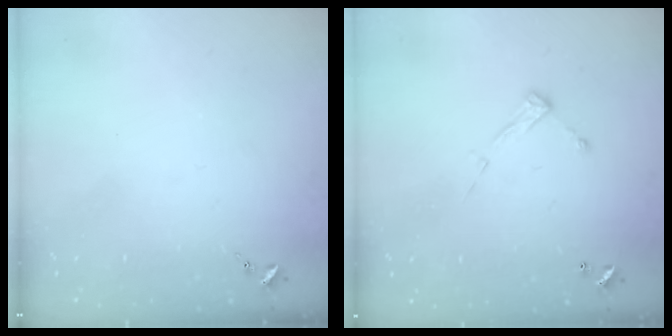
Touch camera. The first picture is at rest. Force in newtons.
{"total": 6.3, "press": 6.3, "slide": 0.3}